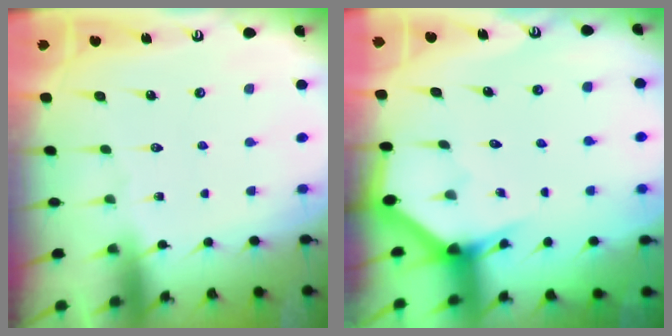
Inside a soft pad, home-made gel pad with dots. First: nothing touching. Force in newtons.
{"total": 2.9, "press": 2.9, "slide": 0.1}